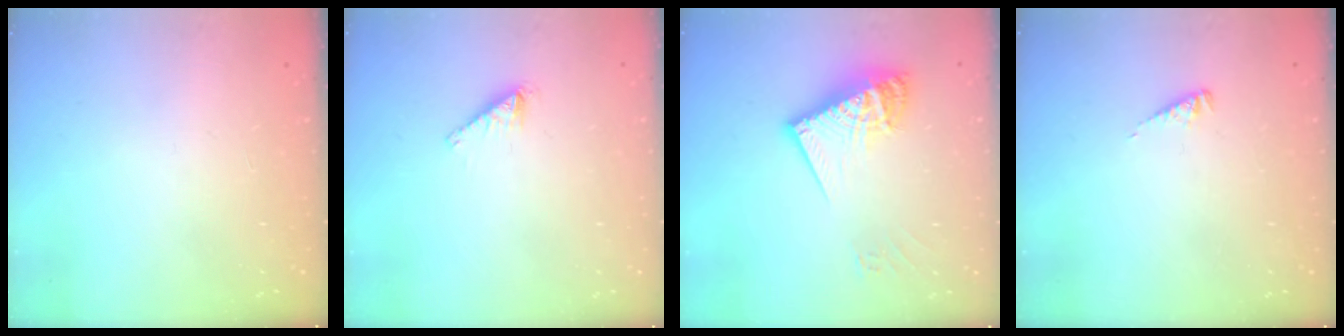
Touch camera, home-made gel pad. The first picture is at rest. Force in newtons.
{"total": 1.2, "press": 1.2, "slide": 0.1}
{"total": 15.2, "press": 15.1, "slide": 1.6}
{"total": 2.0, "press": 2.0, "slide": 0.2}